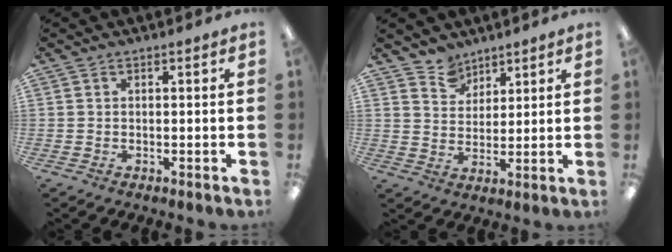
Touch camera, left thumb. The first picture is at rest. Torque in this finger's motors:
{"motor_torque": [0.02, 0.00, -0.30, -0.13, 0.05]}